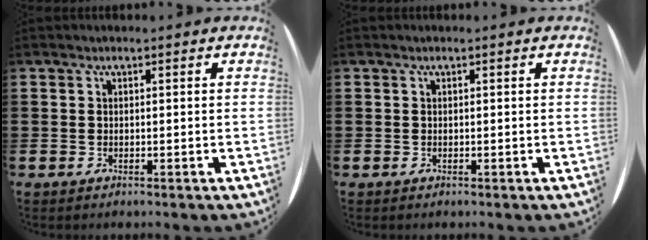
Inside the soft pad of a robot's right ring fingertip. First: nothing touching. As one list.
[{"total": 0.0}]